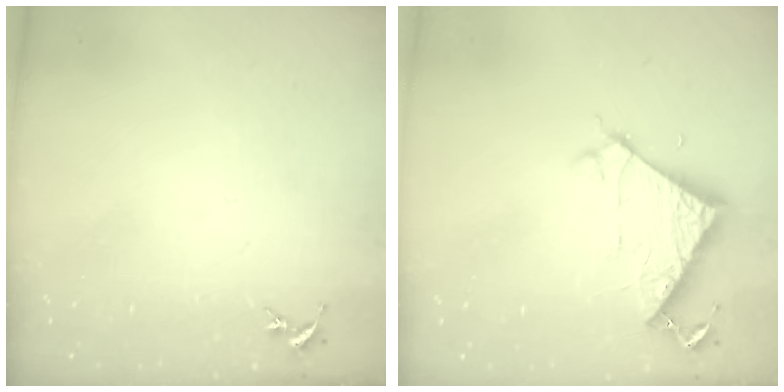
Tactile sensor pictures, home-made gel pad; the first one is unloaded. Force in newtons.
{"total": 6.4, "press": 6.4, "slide": 0.4}